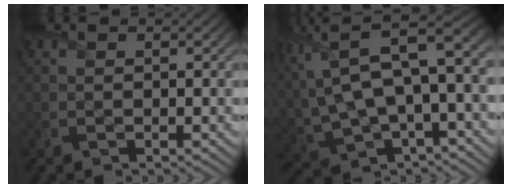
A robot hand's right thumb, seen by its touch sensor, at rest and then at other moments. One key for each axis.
{"total": 16.0, "fx": 3.5, "fy": 7.8, "fz": 13.5, "tx": -0.314, "ty": -0.012, "tz": 0.079}